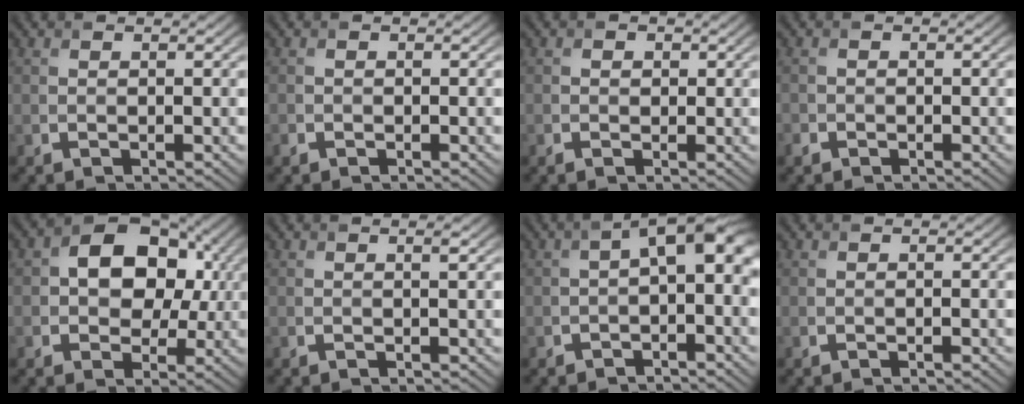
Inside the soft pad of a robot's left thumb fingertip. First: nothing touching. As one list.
[{"total": 0.9, "force": [-0.6, 0.6, 0.0], "torque": [-0.001, -0.003, -0.017]}, {"total": 1.0, "force": [-0.2, 0.9, 0.4], "torque": [-0.009, -0.002, -0.012]}, {"total": 1.3, "force": [-1.0, 0.9, 0.1], "torque": [-0.001, -0.001, -0.024]}, {"total": 11.6, "force": [1.6, 8.2, 8.1], "torque": [-0.128, 0.012, 0.020]}, {"total": 0.9, "force": [0.2, -0.1, 0.8], "torque": [-0.015, 0.003, 0.004]}, {"total": 6.7, "force": [-0.2, 3.5, 5.7], "torque": [-0.089, 0.007, -0.012]}, {"total": 0.0}]